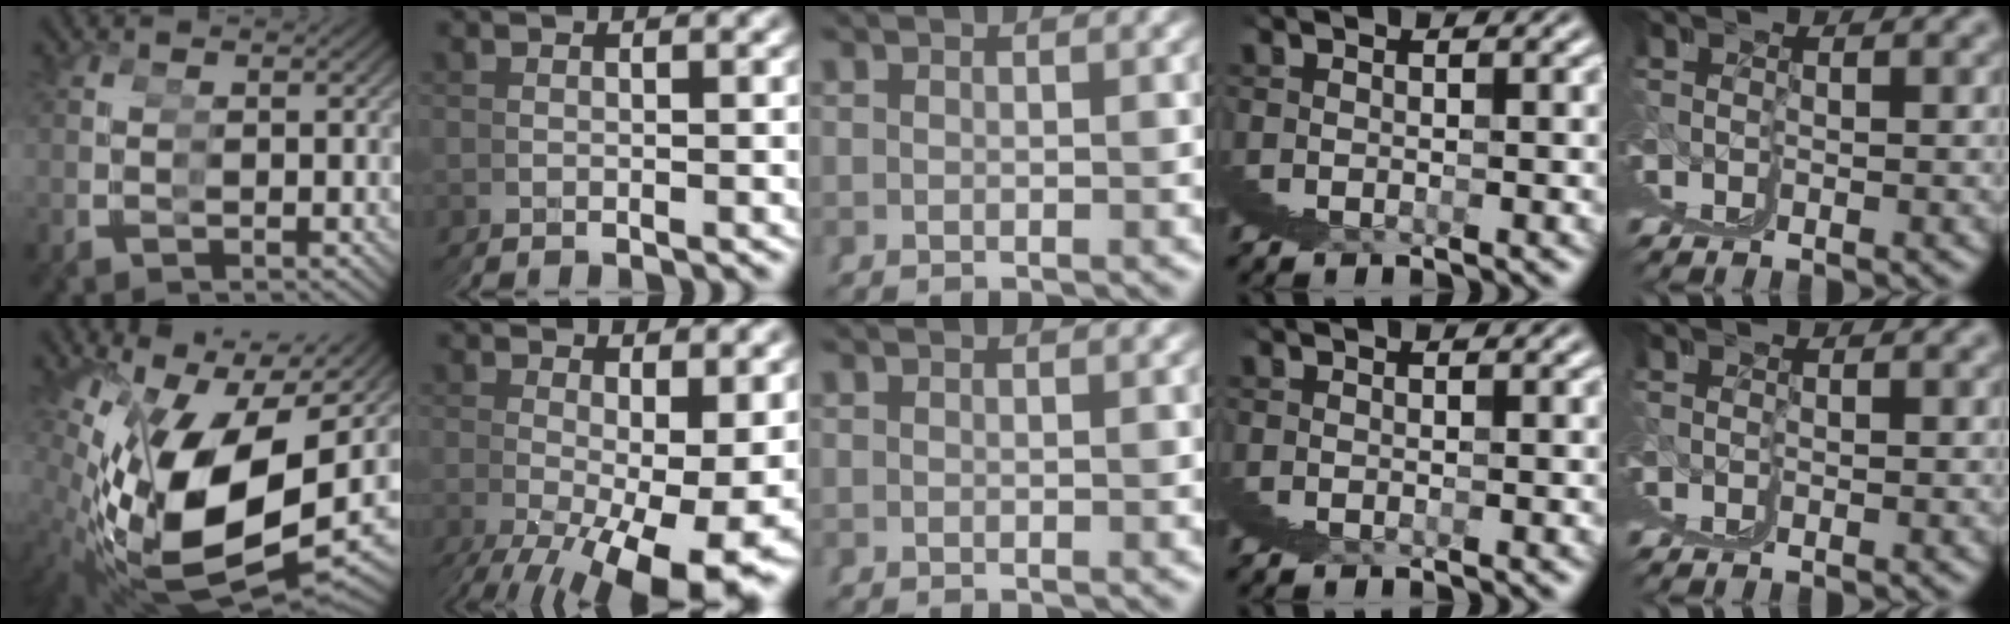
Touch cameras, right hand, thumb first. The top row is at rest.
{"thumb": {"total": 20.3, "force": [-0.1, 13.0, 15.6], "torque": [-0.332, -0.069, 0.034]}, "index": {"total": 9.7, "force": [-3.4, 3.7, 8.3], "torque": [-0.129, -0.042, -0.025]}}